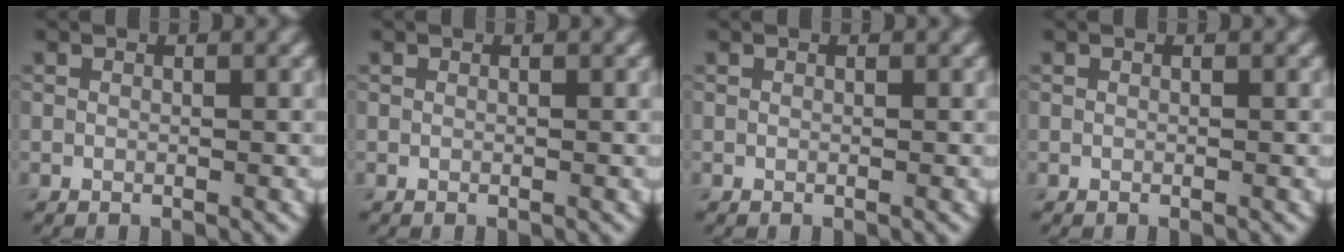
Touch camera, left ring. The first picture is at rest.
{"total": 0.0}
{"total": 0.0}
{"total": 0.0}